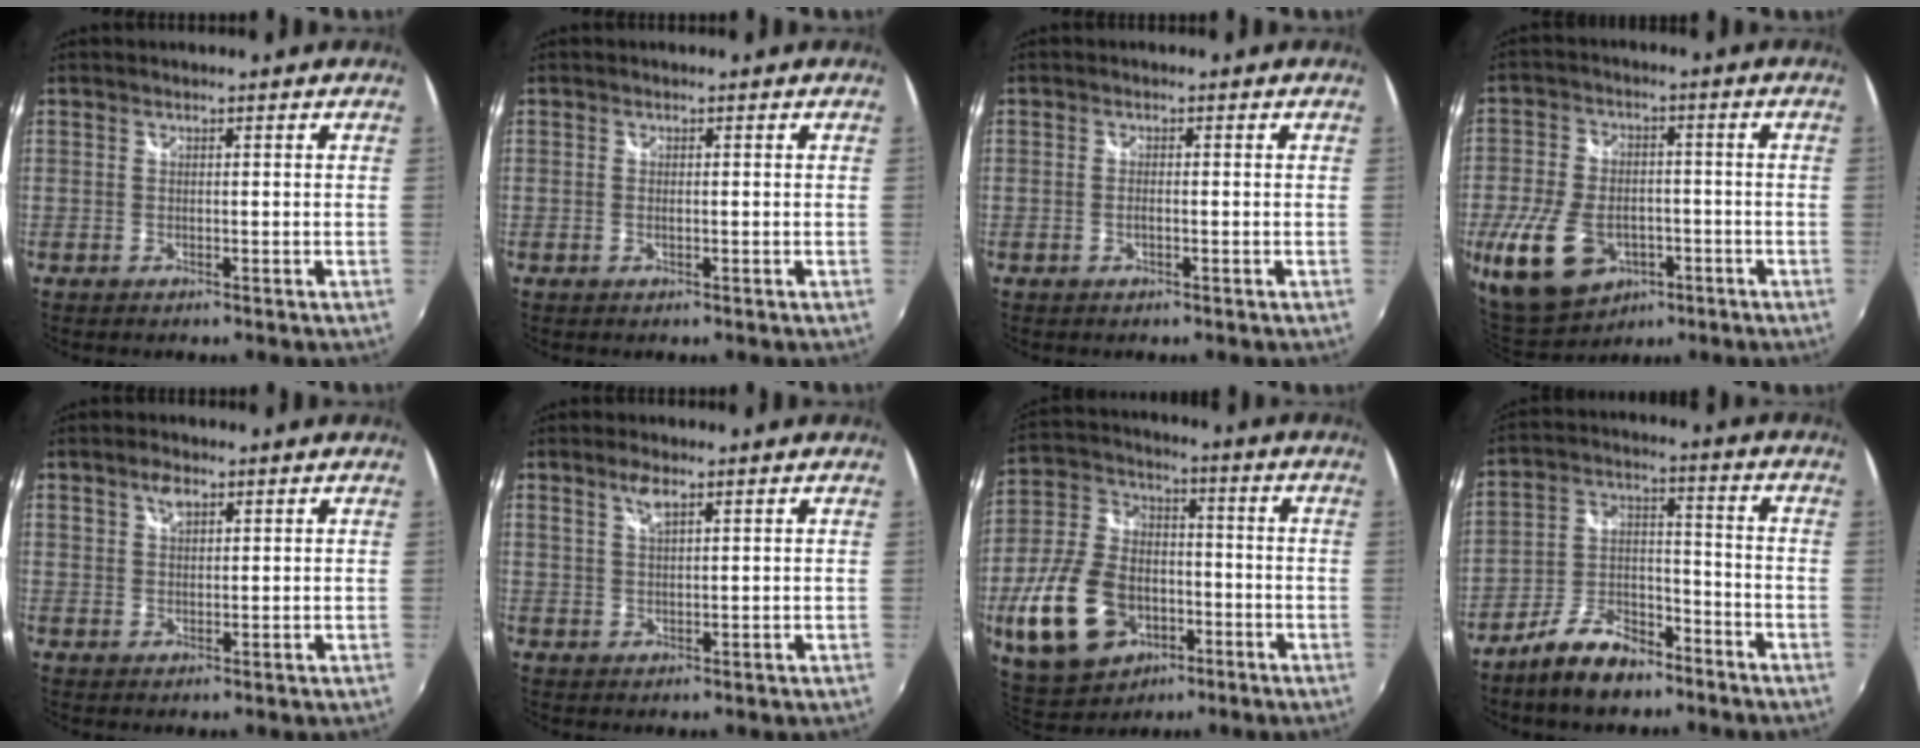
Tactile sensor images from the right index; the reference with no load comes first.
{"total": 0.8, "force": [0.0, 0.2, 0.8], "torque": [-0.017, 0.000, -0.003]}
{"total": 1.1, "force": [-0.4, 0.4, 1.0], "torque": [-0.021, -0.001, -0.008]}
{"total": 16.1, "force": [-6.5, 10.3, 10.5], "torque": [-0.247, -0.018, -0.098]}
{"total": 3.0, "force": [1.7, 1.7, 1.8], "torque": [-0.029, 0.006, 0.029]}
{"total": 3.0, "force": [1.8, 0.9, 2.2], "torque": [-0.040, 0.003, 0.033]}
{"total": 18.3, "force": [-6.5, 12.1, 12.1], "torque": [-0.286, 0.001, -0.098]}
{"total": 11.0, "force": [-7.9, 5.0, 5.7], "torque": [-0.117, 0.017, -0.138]}